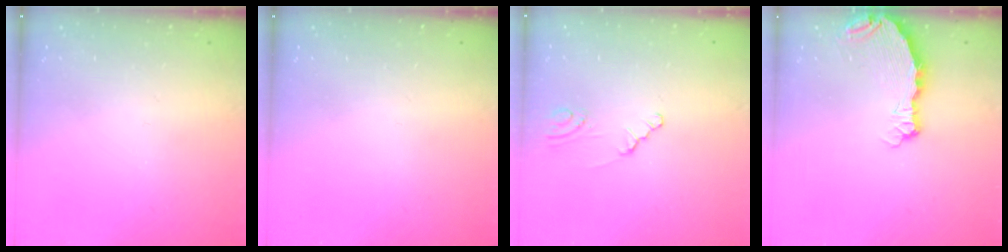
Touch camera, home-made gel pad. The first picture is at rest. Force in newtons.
{"total": 0.0}
{"total": 1.2, "press": 1.2, "slide": 0.2}
{"total": 7.1, "press": 6.0, "slide": 3.8}